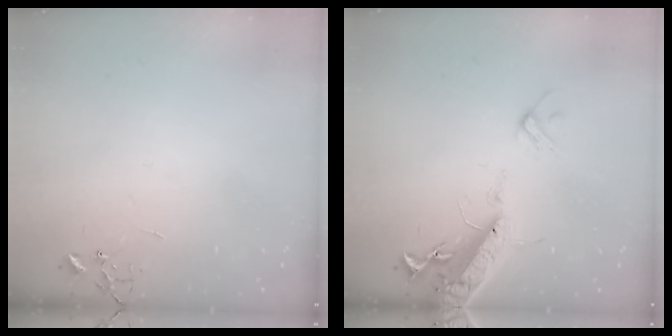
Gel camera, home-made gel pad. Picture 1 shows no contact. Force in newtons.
{"total": 15.6, "press": 15.2, "slide": 3.5}